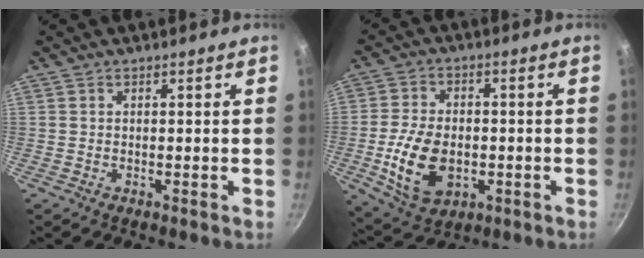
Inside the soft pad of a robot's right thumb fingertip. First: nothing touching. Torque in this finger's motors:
{"motor_torque": [-0.21, 0.45, 0.52, 0.45, 0.09]}